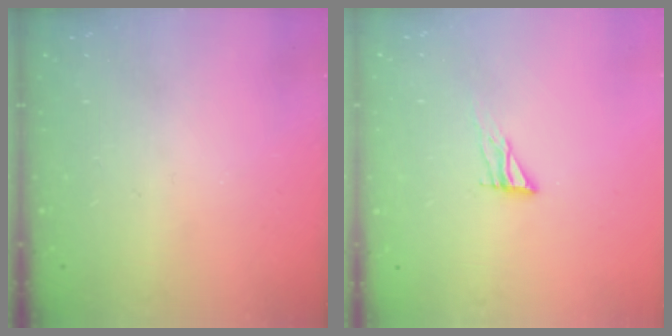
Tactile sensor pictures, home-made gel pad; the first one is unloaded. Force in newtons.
{"total": 6.3, "press": 6.3, "slide": 0.6}